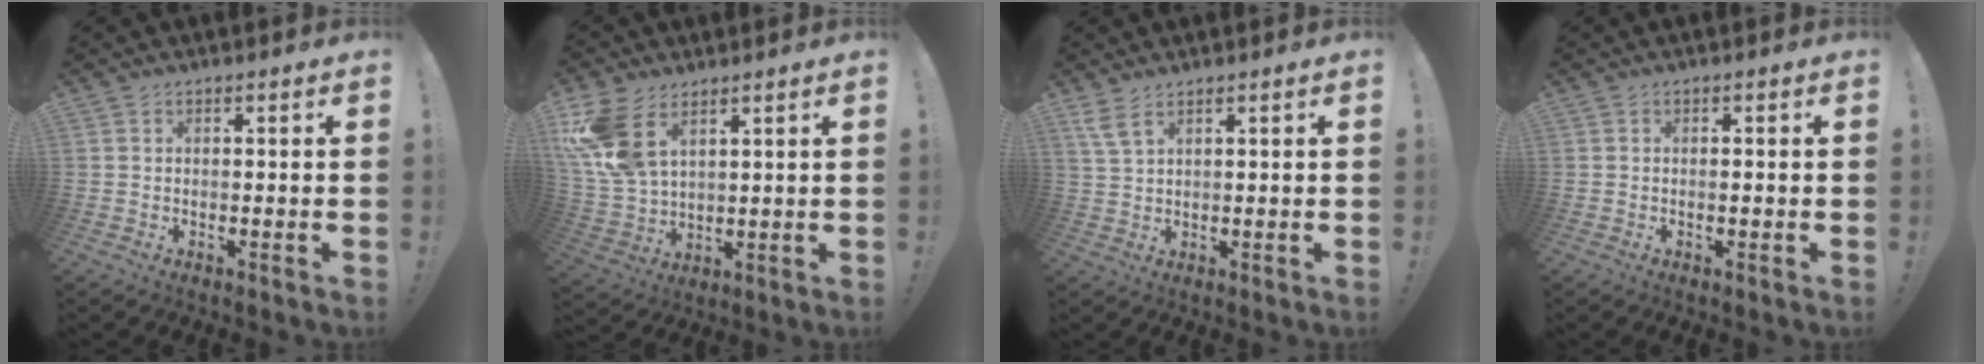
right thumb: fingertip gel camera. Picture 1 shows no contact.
{"total": 12.3, "force": [6.4, 7.0, 7.8], "torque": [-0.163, -0.029, 0.127]}
{"total": 4.3, "force": [2.9, 1.1, 3.0], "torque": [-0.069, -0.006, 0.056]}
{"total": 0.7, "force": [-0.3, 0.1, 0.6], "torque": [-0.008, -0.002, -0.006]}